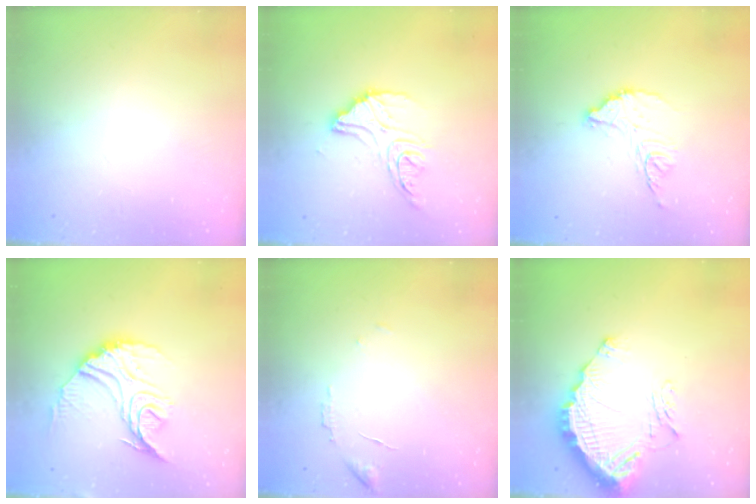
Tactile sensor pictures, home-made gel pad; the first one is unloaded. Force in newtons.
{"total": 13.7, "press": 13.7, "slide": 1.1}
{"total": 11.2, "press": 11.1, "slide": 0.9}
{"total": 16.7, "press": 16.6, "slide": 1.5}
{"total": 7.6, "press": 7.6, "slide": 0.4}
{"total": 13.9, "press": 13.8, "slide": 1.0}